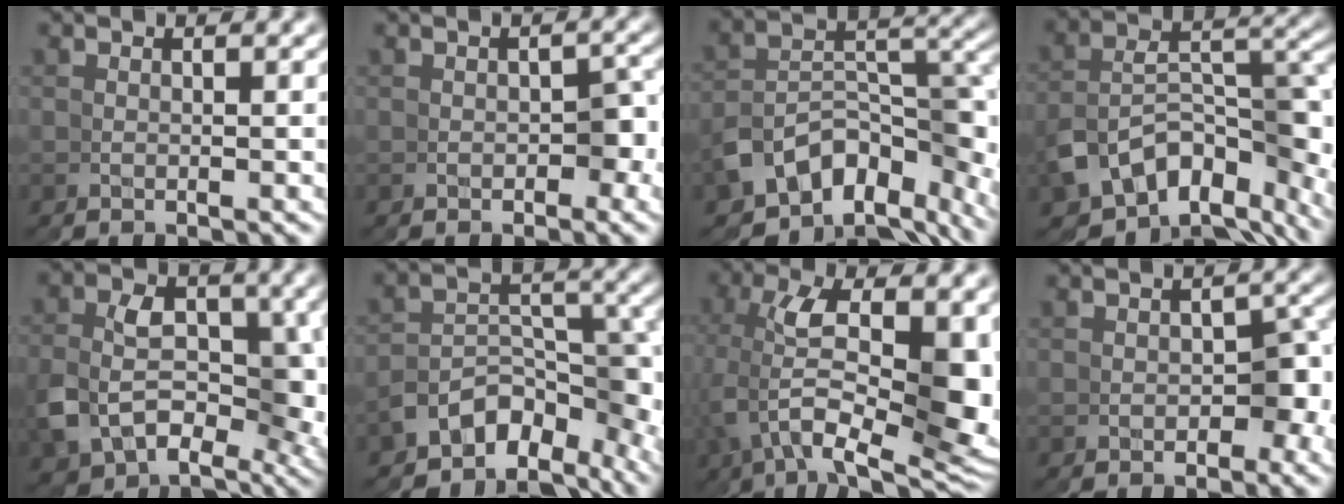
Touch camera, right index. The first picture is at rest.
{"total": 2.2, "force": [-0.7, 1.7, 1.1], "torque": [-0.021, -0.007, -0.004]}
{"total": 15.6, "force": [-4.5, 11.5, 9.6], "torque": [-0.196, -0.044, -0.055]}
{"total": 17.5, "force": [-4.1, 12.9, 11.2], "torque": [-0.226, -0.055, -0.045]}
{"total": 12.1, "force": [-3.0, 9.3, 7.2], "torque": [-0.128, -0.058, -0.031]}
{"total": 11.1, "force": [-3.5, 7.8, 7.1], "torque": [-0.120, -0.021, -0.048]}
{"total": 10.4, "force": [1.3, 4.1, 9.5], "torque": [-0.175, 0.005, 0.024]}
{"total": 3.4, "force": [-1.1, 2.6, 1.9], "torque": [-0.039, -0.017, -0.007]}